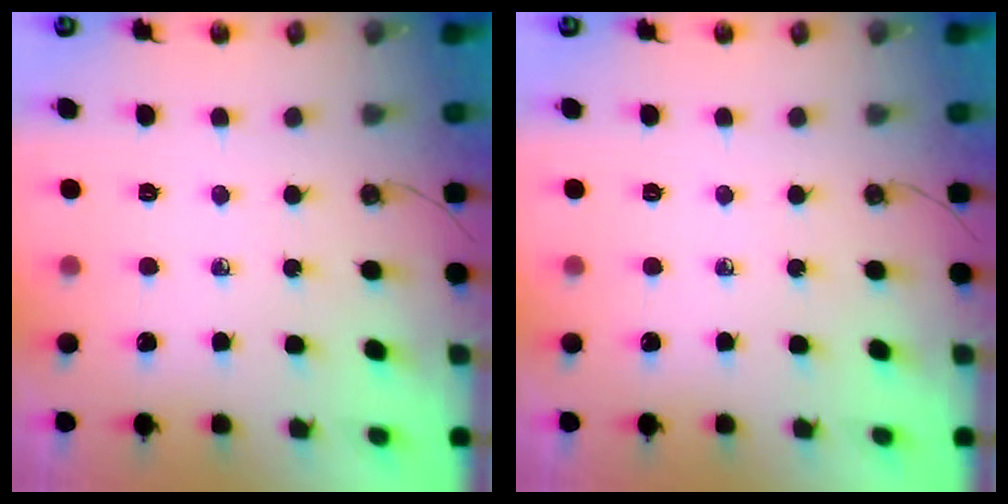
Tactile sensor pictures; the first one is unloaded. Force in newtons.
{"total": 0.0}